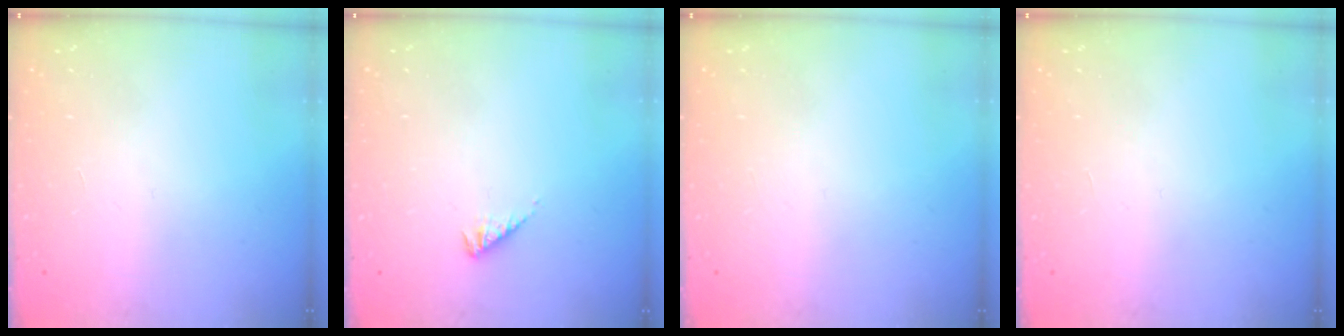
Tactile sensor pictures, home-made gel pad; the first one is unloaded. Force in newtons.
{"total": 2.3, "press": 2.3, "slide": 0.5}
{"total": 0.0}
{"total": 0.0}